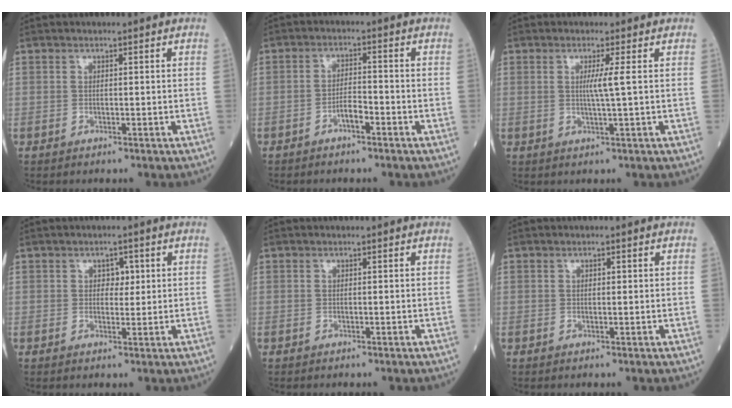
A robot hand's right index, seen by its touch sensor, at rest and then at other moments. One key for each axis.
{"total": 2.9, "fx": -1.8, "fy": 0.7, "fz": 2.2, "tx": -0.034, "ty": 0.005, "tz": -0.035}
{"total": 2.7, "fx": 0.4, "fy": -0.9, "fz": 2.5, "tx": -0.048, "ty": -0.006, "tz": 0.006}
{"total": 2.3, "fx": 0.7, "fy": 1.5, "fz": 1.6, "tx": -0.015, "ty": 0.003, "tz": 0.008}
{"total": 0.0}
{"total": 0.7, "fx": 0.2, "fy": 0.3, "fz": 0.5, "tx": -0.008, "ty": 0.000, "tz": 0.004}